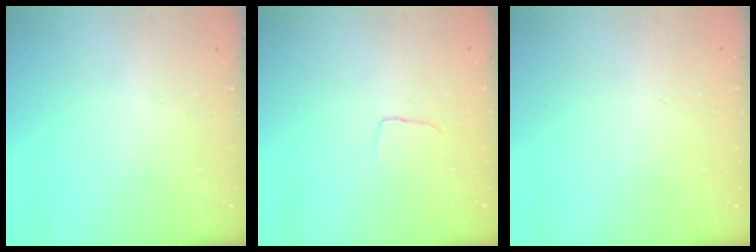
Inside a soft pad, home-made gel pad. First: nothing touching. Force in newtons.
{"total": 4.2, "press": 4.2, "slide": 0.3}
{"total": 0.0}